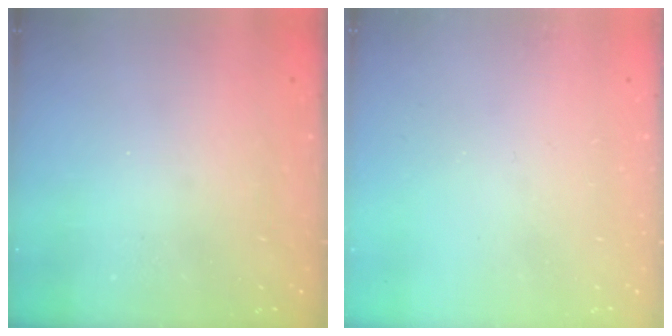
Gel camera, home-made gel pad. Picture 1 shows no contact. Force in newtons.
{"total": 0.0}